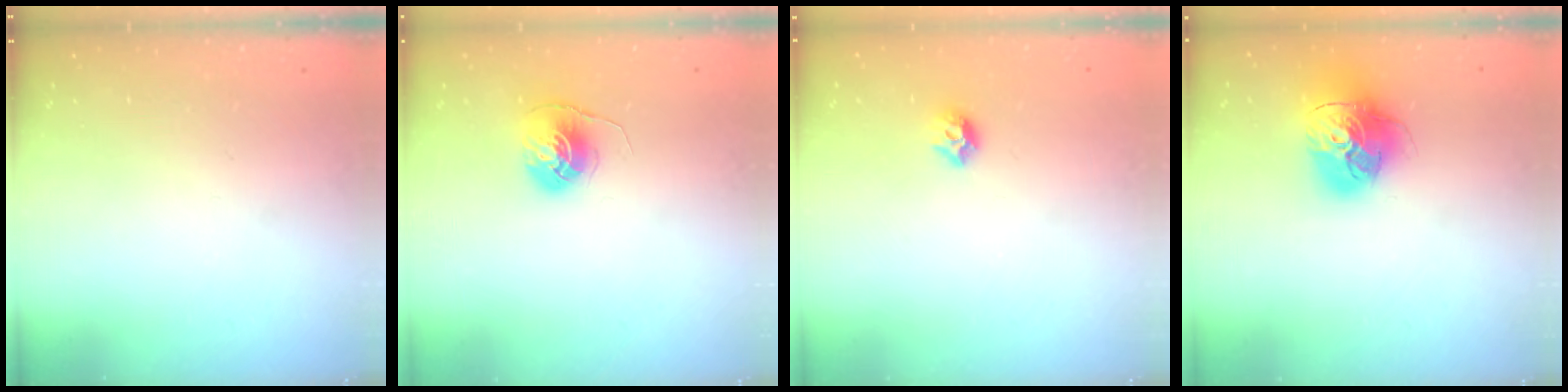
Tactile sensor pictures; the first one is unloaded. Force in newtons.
{"total": 6.1, "press": 6.1, "slide": 0.4}
{"total": 6.4, "press": 6.3, "slide": 0.8}
{"total": 17.5, "press": 17.4, "slide": 1.9}